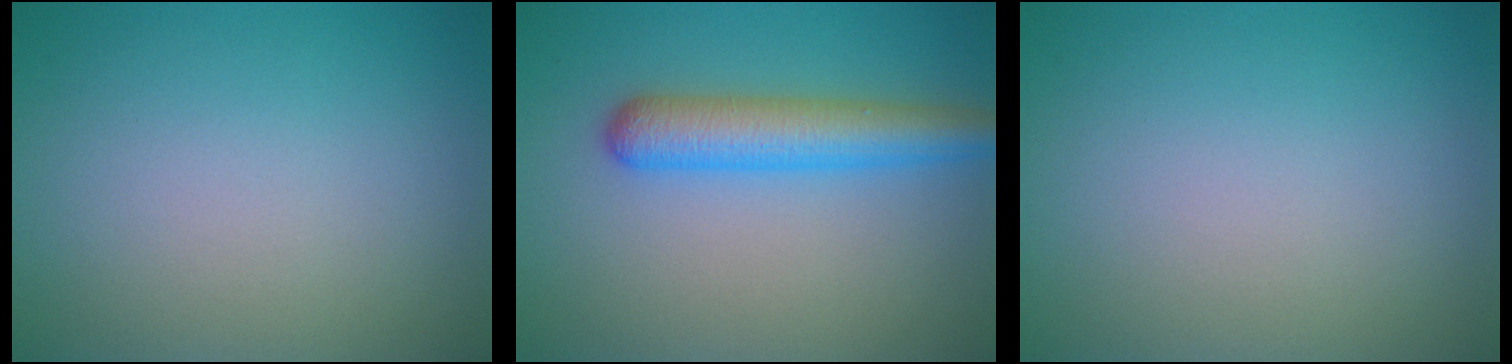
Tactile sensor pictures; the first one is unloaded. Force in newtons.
{"total": 4.7, "press": 4.7, "slide": 0.1}
{"total": 0.0}